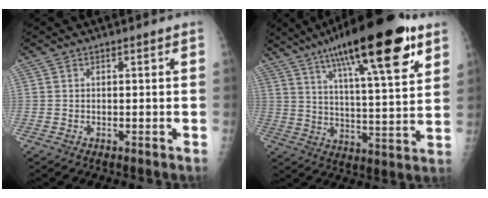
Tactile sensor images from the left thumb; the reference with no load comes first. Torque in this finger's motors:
{"motor_torque": [2.80, -0.04, 1.87, -0.90, 0.48]}